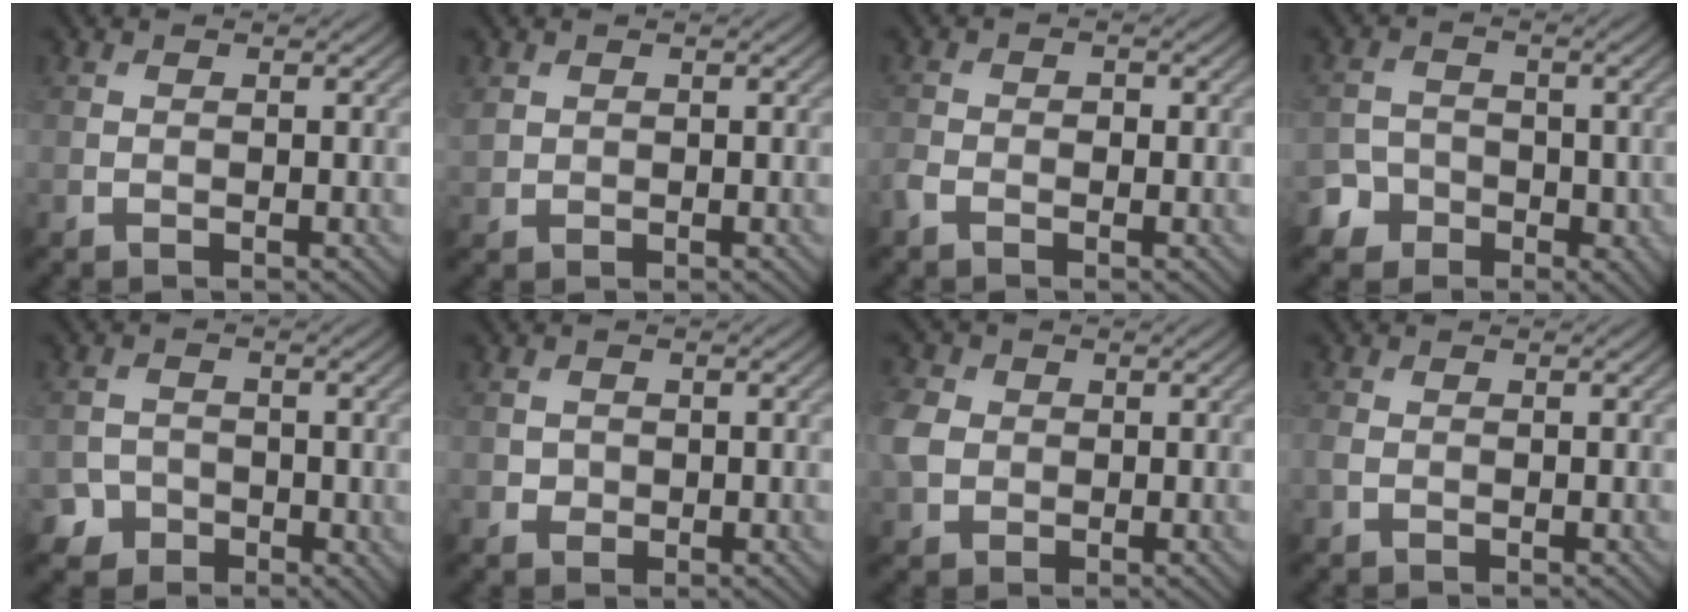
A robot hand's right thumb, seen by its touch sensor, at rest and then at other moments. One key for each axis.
{"total": 1.4, "fx": 0.7, "fy": 1.2, "fz": 0.5, "tx": -0.016, "ty": -0.001, "tz": 0.017}
{"total": 1.9, "fx": -1.0, "fy": 1.2, "fz": 1.2, "tx": -0.026, "ty": 0.003, "tz": -0.025}
{"total": 5.2, "fx": -3.2, "fy": 4.0, "fz": 1.0, "tx": 0.002, "ty": -0.005, "tz": -0.058}
{"total": 3.1, "fx": -1.7, "fy": 2.5, "fz": 0.5, "tx": -0.003, "ty": 0.000, "tz": -0.030}
{"total": 1.3, "fx": 0.0, "fy": 1.2, "fz": 0.3, "tx": -0.005, "ty": -0.006, "tz": -0.002}
{"total": 4.5, "fx": 0.0, "fy": 3.9, "fz": 2.2, "tx": -0.073, "ty": 0.005, "tz": -0.009}
{"total": 0.9, "fx": -0.4, "fy": 0.6, "fz": 0.6, "tx": -0.020, "ty": 0.000, "tz": -0.009}